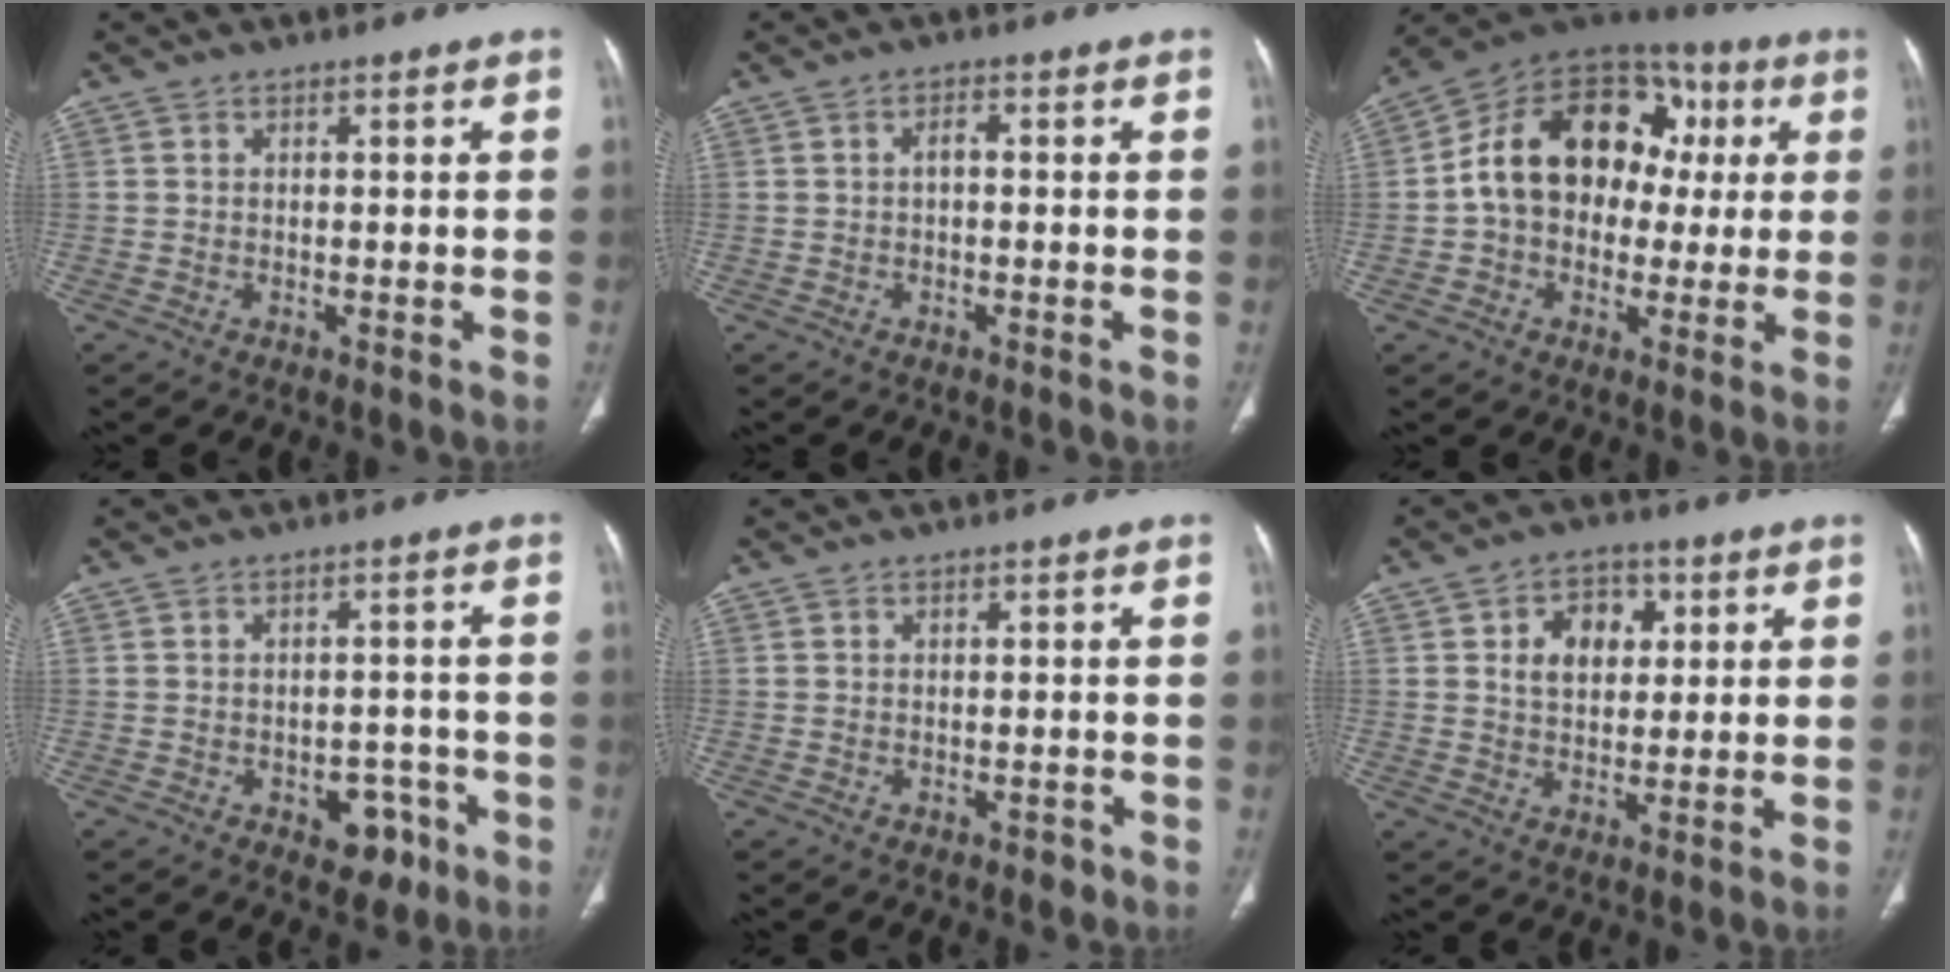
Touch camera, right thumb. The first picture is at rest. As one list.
[{"total": 1.4, "force": [-0.1, 0.7, 1.2], "torque": [-0.019, 0.005, -0.005]}, {"total": 20.4, "force": [1.9, 15.3, 13.3], "torque": [-0.179, 0.050, 0.024]}, {"total": 5.7, "force": [-2.8, 3.9, 3.0], "torque": [-0.010, 0.023, -0.031]}, {"total": 1.0, "force": [-0.6, 0.6, 0.5], "torque": [-0.004, 0.000, -0.006]}, {"total": 8.0, "force": [2.3, 5.8, 5.1], "torque": [-0.048, -0.003, 0.036]}]